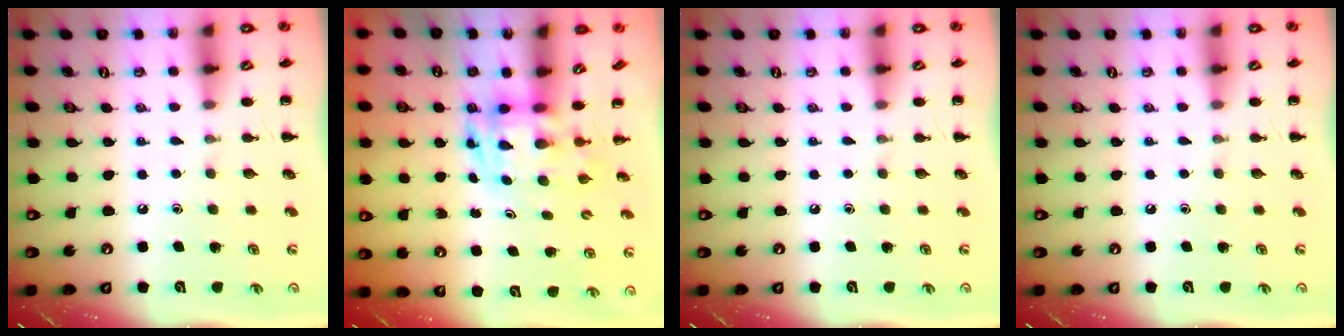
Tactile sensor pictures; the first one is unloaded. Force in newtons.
{"total": 3.6, "press": 3.6, "slide": 0.7}
{"total": 0.0}
{"total": 0.0}